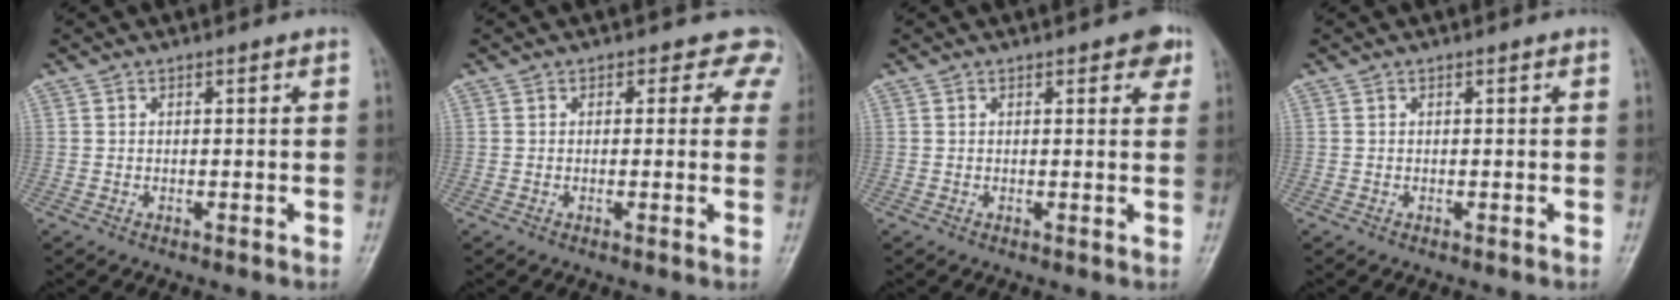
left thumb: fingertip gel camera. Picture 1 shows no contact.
{"total": 4.8, "force": [3.4, 3.3, 0.5], "torque": [0.040, -0.010, 0.009]}
{"total": 3.4, "force": [1.8, 1.5, 2.4], "torque": [-0.013, -0.003, 0.014]}
{"total": 0.0}